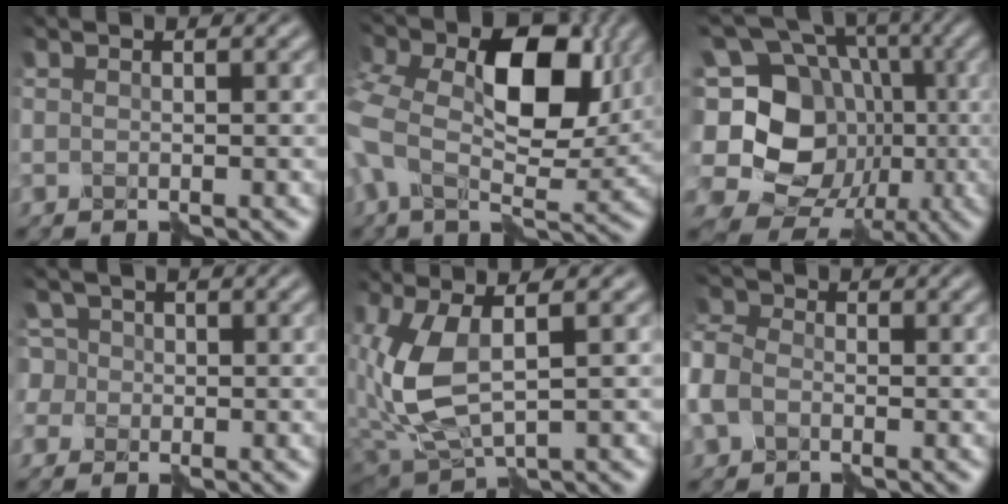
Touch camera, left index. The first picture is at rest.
{"total": 13.0, "force": [2.6, 7.6, 10.3], "torque": [-0.213, 0.002, 0.045]}
{"total": 19.9, "force": [-2.0, 17.7, 8.9], "torque": [-0.206, 0.043, -0.057]}
{"total": 3.8, "force": [0.4, 3.7, 1.0], "torque": [-0.011, 0.035, -0.022]}
{"total": 6.7, "force": [0.6, 3.2, 5.9], "torque": [-0.146, 0.000, 0.018]}
{"total": 4.0, "force": [-1.3, 3.0, 2.3], "torque": [-0.069, 0.007, -0.042]}